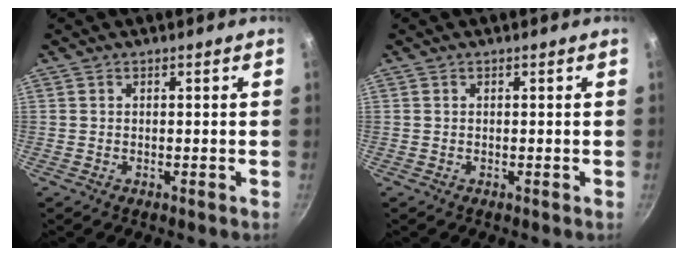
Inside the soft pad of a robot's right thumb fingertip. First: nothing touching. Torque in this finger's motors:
{"motor_torque": [0.00, 0.00, 0.02, 0.07, 0.00]}